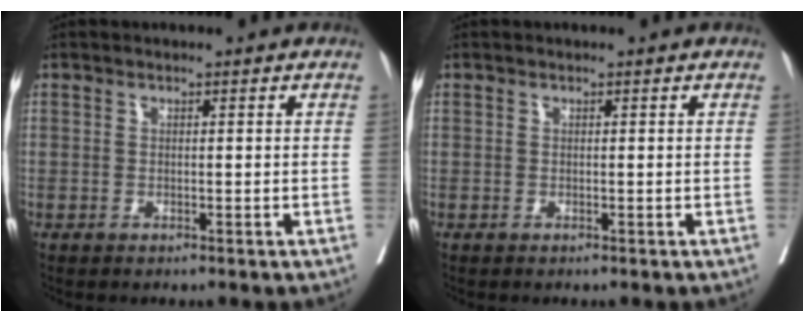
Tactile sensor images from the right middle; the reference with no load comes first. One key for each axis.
{"total": 0.0}